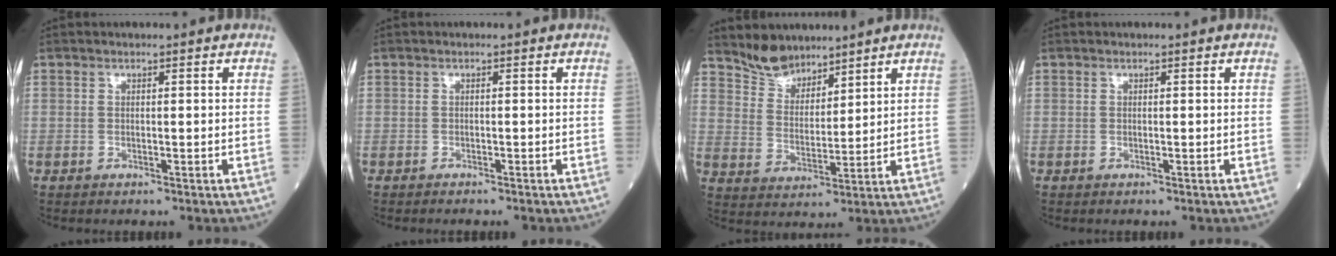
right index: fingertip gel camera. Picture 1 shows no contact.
{"total": 1.4, "force": [-1.3, 0.1, 0.6], "torque": [-0.010, -0.002, -0.014]}
{"total": 6.5, "force": [5.9, 2.5, 1.0], "torque": [-0.024, 0.003, 0.121]}
{"total": 0.0}